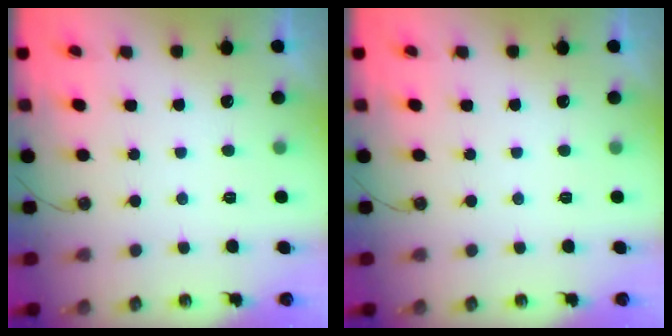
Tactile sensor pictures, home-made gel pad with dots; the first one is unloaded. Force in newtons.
{"total": 0.0}